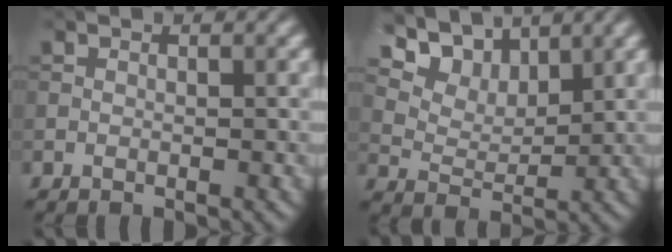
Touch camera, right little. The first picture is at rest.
{"total": 6.7, "force": [5.0, 3.2, 3.1], "torque": [-0.065, -0.001, 0.090]}